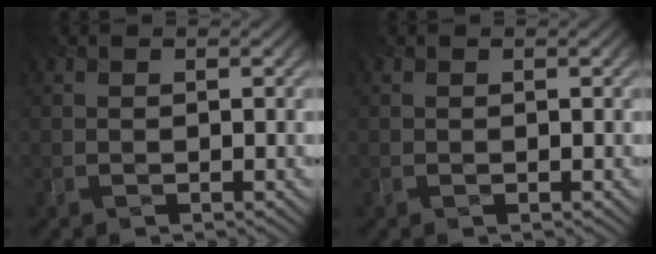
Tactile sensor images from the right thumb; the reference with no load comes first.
{"total": 0.0}